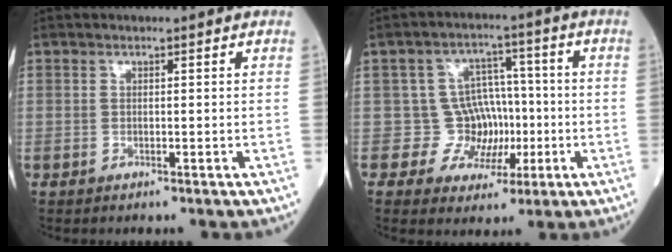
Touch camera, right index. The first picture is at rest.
{"total": 6.6, "force": [-0.8, 6.5, 0.9], "torque": [0.006, 0.027, -0.011]}